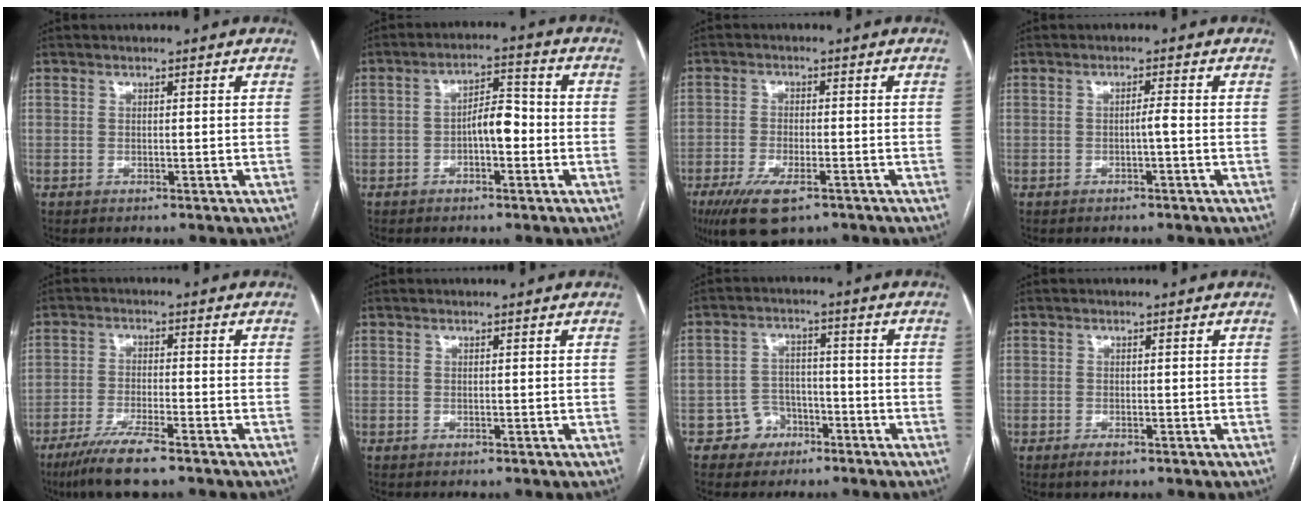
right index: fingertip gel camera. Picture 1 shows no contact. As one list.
[{"total": 5.2, "force": [-1.3, 2.1, 4.6], "torque": [-0.074, 0.021, -0.022]}, {"total": 8.4, "force": [-5.2, 2.9, 5.9], "torque": [-0.106, -0.014, -0.084]}, {"total": 1.4, "force": [-0.5, -0.1, 1.3], "torque": [-0.019, 0.002, -0.008]}, {"total": 8.1, "force": [-5.9, 0.6, 5.5], "torque": [-0.101, -0.021, -0.105]}, {"total": 0.0}, {"total": 4.9, "force": [-2.7, 4.0, 0.4], "torque": [0.002, 0.016, -0.039]}, {"total": 1.4, "force": [-0.9, 0.8, 0.8], "torque": [-0.013, 0.000, -0.011]}]